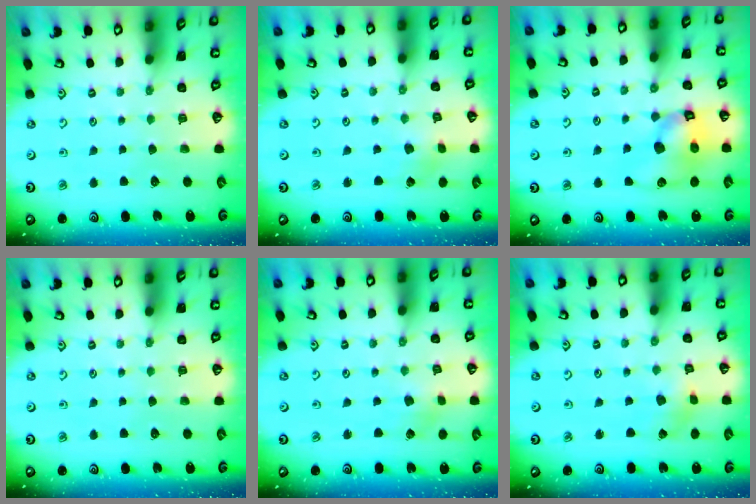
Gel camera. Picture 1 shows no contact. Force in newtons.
{"total": 1.4, "press": 1.4, "slide": 0.2}
{"total": 13.1, "press": 13.0, "slide": 1.8}
{"total": 0.0}
{"total": 2.3, "press": 2.3, "slide": 0.3}
{"total": 1.4, "press": 1.4, "slide": 0.2}